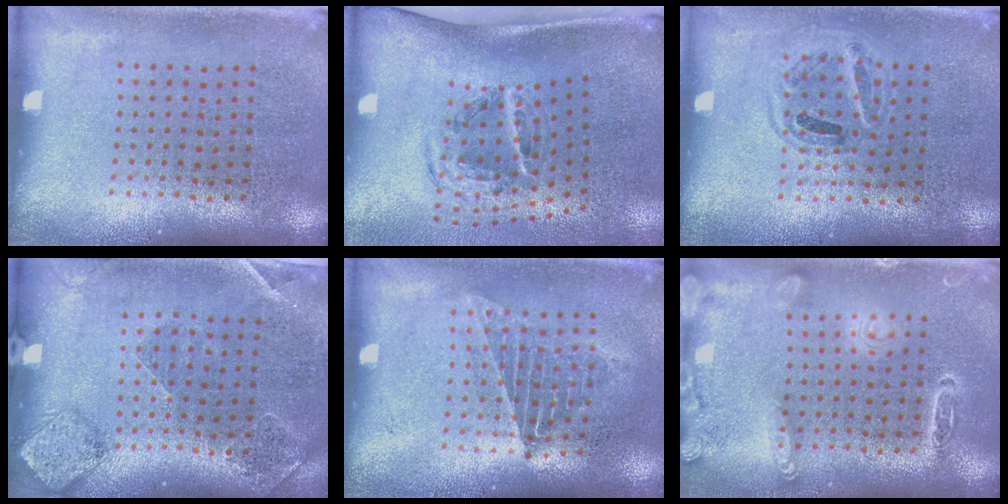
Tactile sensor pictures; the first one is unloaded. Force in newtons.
{"total": 2.0, "press": 1.2, "slide": 1.6}
{"total": 1.0, "press": 0.9, "slide": 0.4}
{"total": 1.5, "press": 1.5, "slide": 0.4}
{"total": 1.0, "press": 1.0, "slide": 0.2}
{"total": 2.8, "press": 2.8, "slide": 0.2}